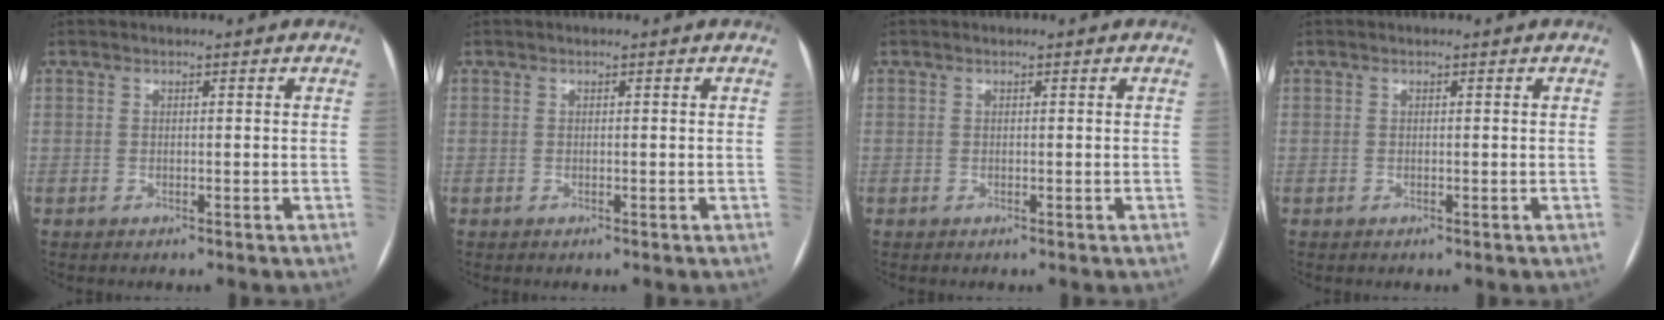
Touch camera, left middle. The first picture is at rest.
{"total": 0.0}
{"total": 0.0}
{"total": 0.0}